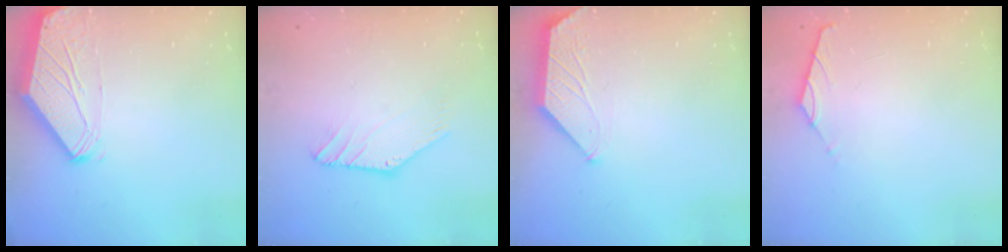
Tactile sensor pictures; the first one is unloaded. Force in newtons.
{"total": 1.2, "press": 1.2, "slide": 0.1}
{"total": 0.5, "press": 0.5, "slide": 0.2}
{"total": 1.7, "press": 1.6, "slide": 0.4}